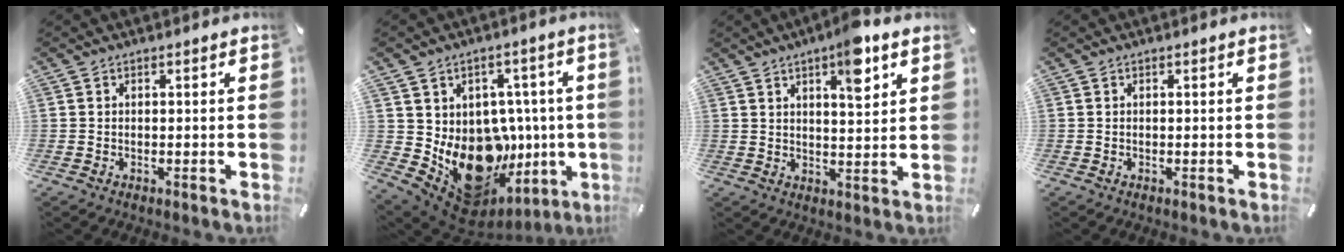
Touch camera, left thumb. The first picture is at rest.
{"total": 17.9, "force": [-3.2, 14.1, 10.5], "torque": [-0.167, -0.027, -0.014]}
{"total": 8.3, "force": [4.9, 2.2, 6.4], "torque": [-0.094, -0.023, 0.078]}
{"total": 0.0}